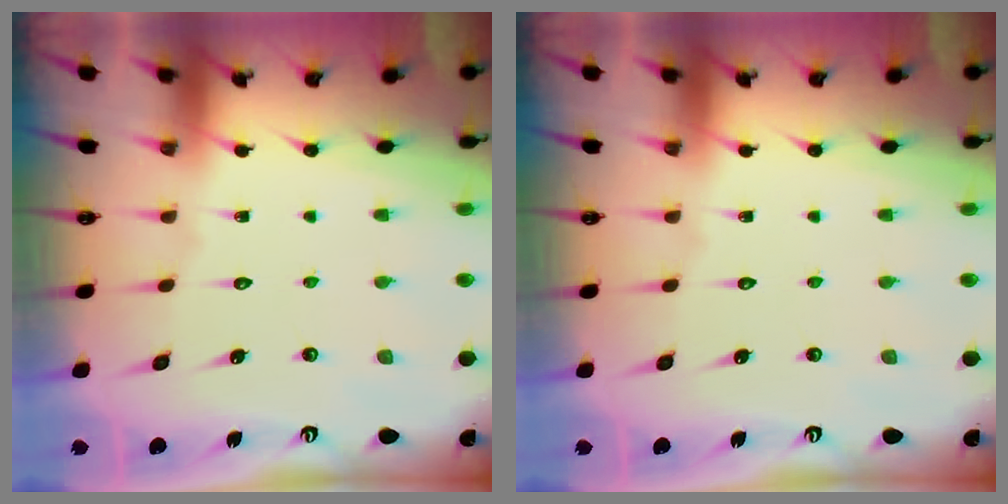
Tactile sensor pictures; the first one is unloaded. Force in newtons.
{"total": 0.0}